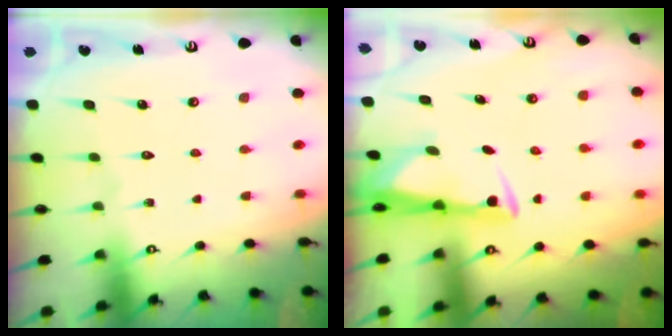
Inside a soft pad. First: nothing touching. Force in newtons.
{"total": 3.0, "press": 2.8, "slide": 0.9}